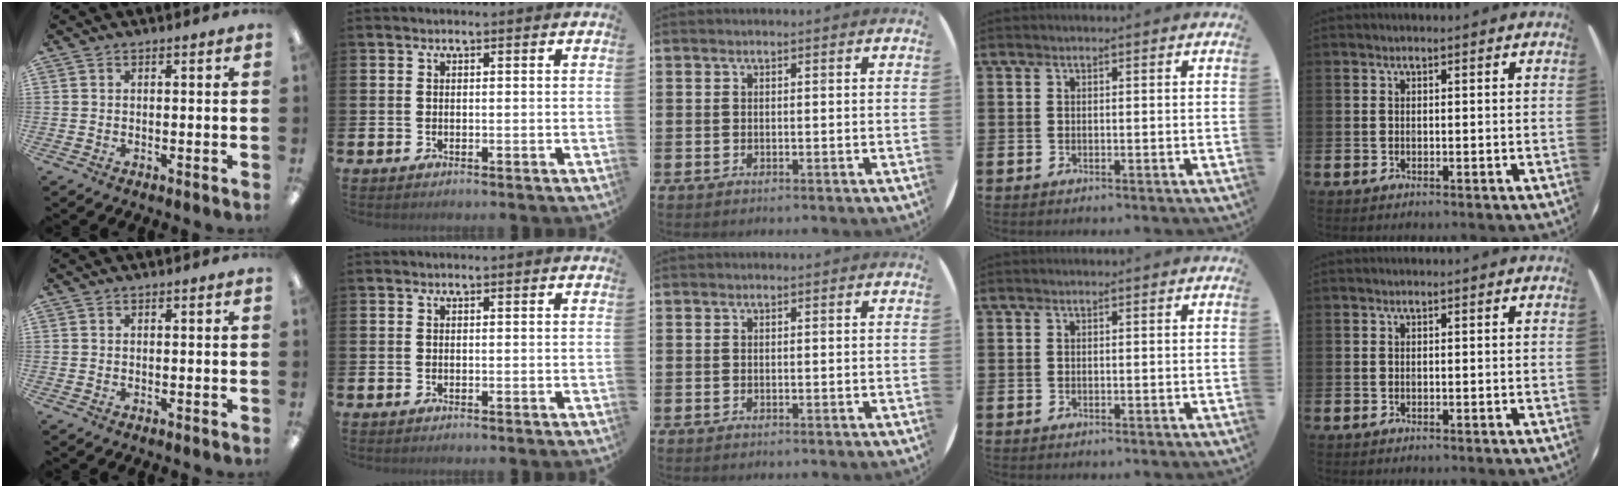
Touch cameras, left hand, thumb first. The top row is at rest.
{}